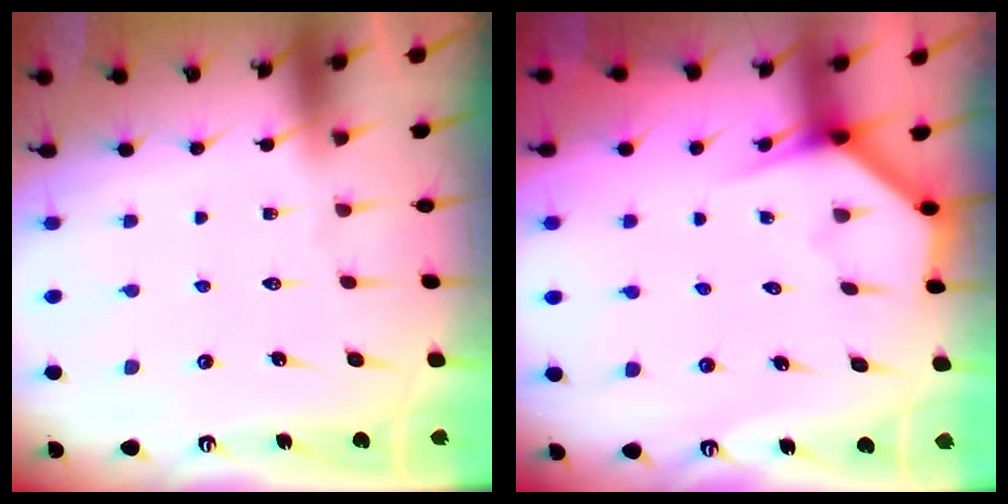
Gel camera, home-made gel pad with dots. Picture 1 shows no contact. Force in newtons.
{"total": 3.8, "press": 3.8, "slide": 0.3}